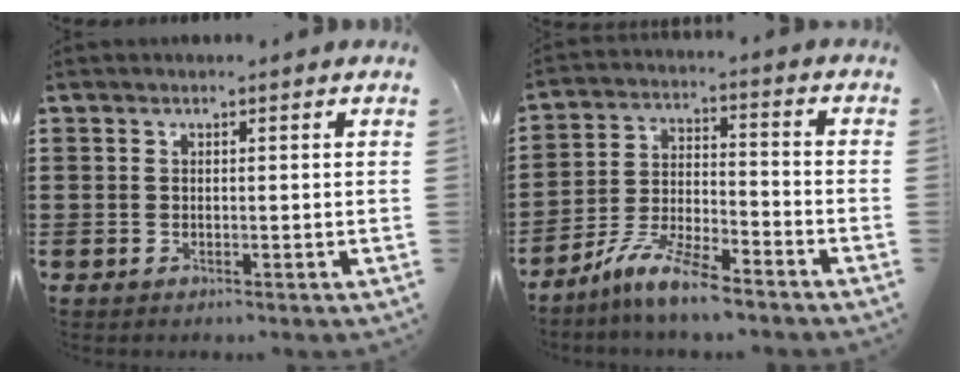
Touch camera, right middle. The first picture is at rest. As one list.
[{"total": 8.5, "force": [-7.1, 0.9, 4.5], "torque": [-0.101, 0.001, -0.139]}]